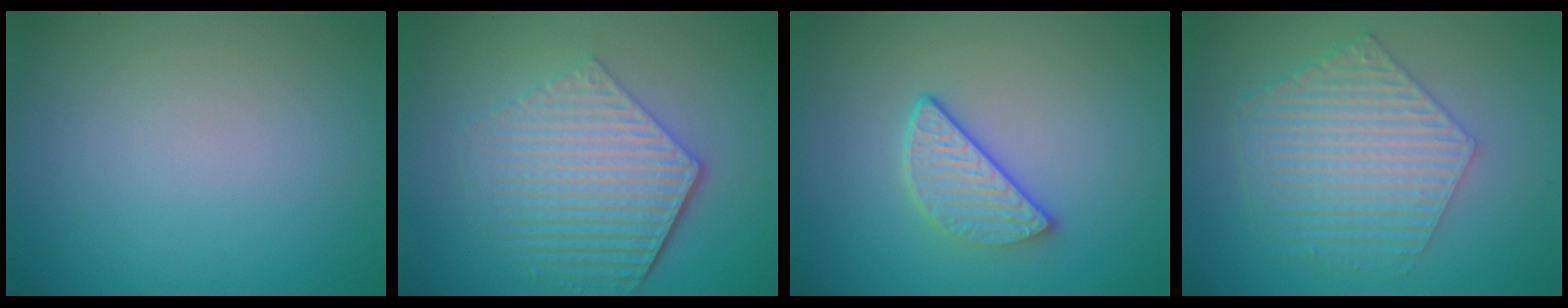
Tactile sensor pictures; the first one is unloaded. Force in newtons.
{"total": 6.2, "press": 4.5, "slide": 4.2}
{"total": 3.3, "press": 2.6, "slide": 2.0}
{"total": 6.0, "press": 4.3, "slide": 4.1}